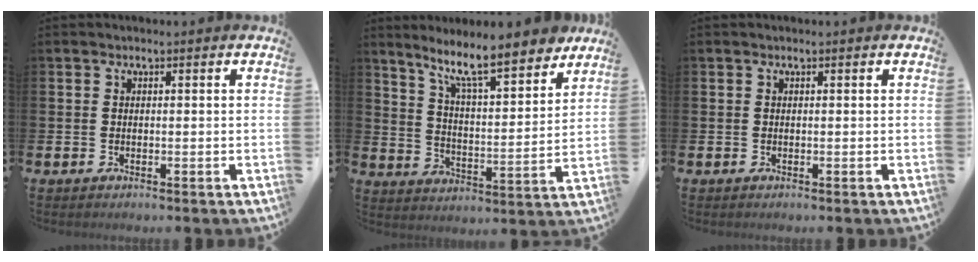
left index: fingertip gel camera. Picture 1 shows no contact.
{"total": 10.8, "force": [9.2, 1.8, 5.2], "torque": [-0.115, -0.055, 0.156]}
{"total": 0.0}